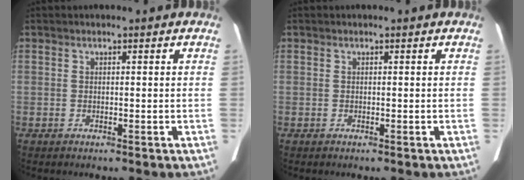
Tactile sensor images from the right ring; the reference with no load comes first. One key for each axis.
{"total": 0.0}